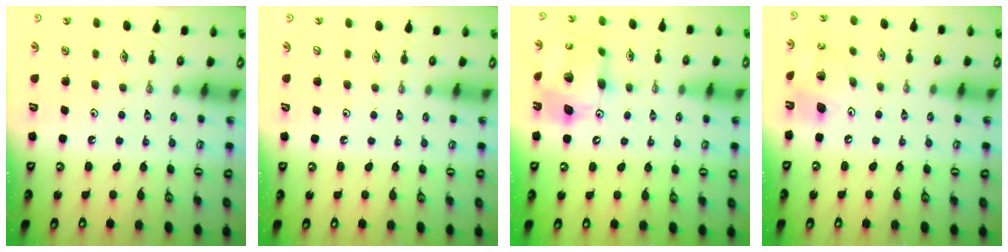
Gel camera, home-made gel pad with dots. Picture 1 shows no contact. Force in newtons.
{"total": 1.1, "press": 0.0, "slide": 1.1}
{"total": 14.5, "press": 14.5, "slide": 1.5}
{"total": 13.9, "press": 13.7, "slide": 2.4}